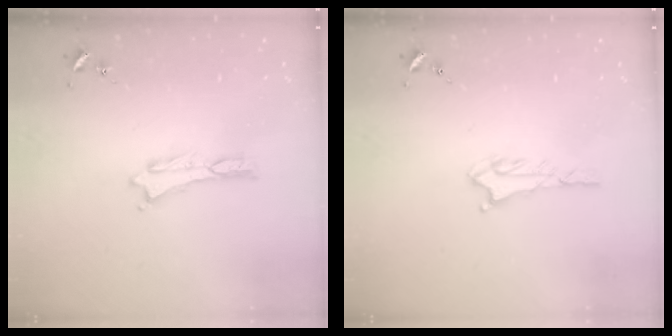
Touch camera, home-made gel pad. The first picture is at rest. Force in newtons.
{"total": 1.8, "press": 1.8, "slide": 0.2}